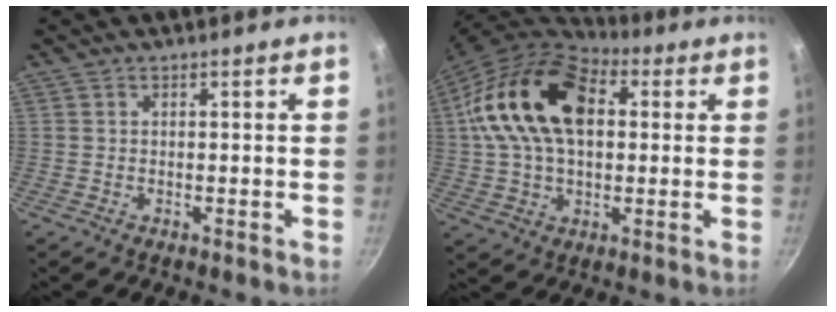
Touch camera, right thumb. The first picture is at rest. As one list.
[{"total": 20.9, "force": [4.0, 13.3, 15.6], "torque": [-0.272, 0.021, 0.057]}]